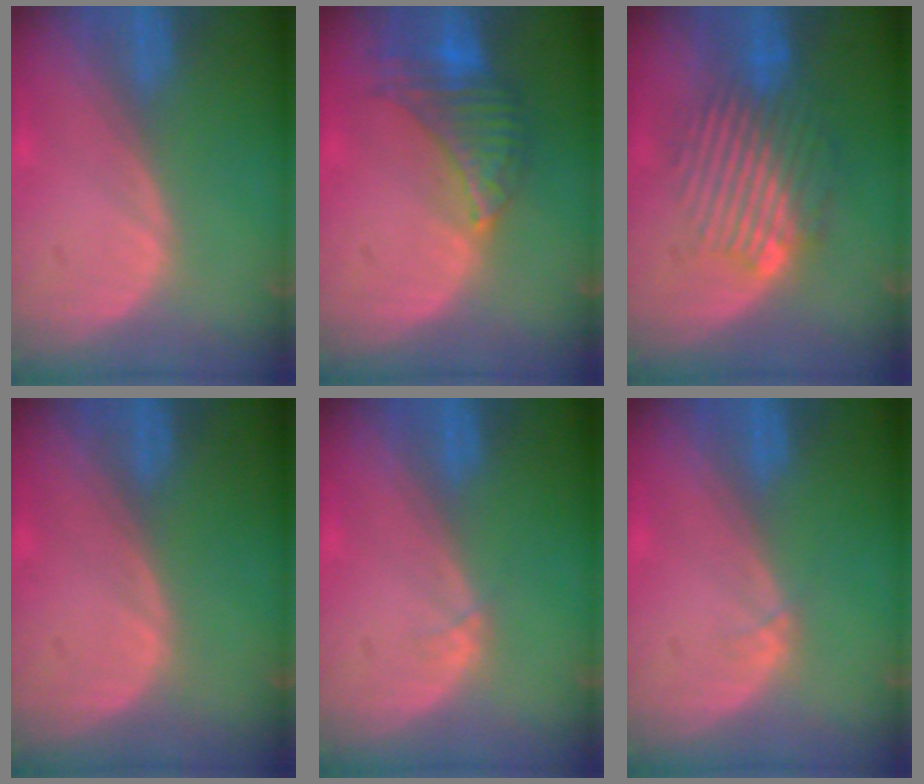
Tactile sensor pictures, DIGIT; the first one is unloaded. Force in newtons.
{"total": 8.0, "press": 7.1, "slide": 3.8}
{"total": 9.2, "press": 8.3, "slide": 3.9}
{"total": 0.0}
{"total": 0.5, "press": 0.5, "slide": 0.1}
{"total": 0.5, "press": 0.5, "slide": 0.1}